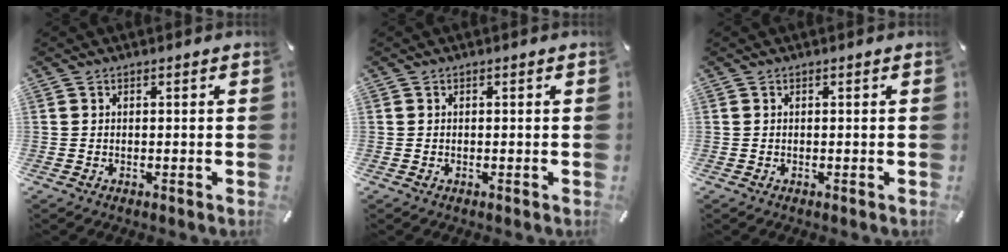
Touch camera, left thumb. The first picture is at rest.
{"total": 0.0}
{"total": 0.0}